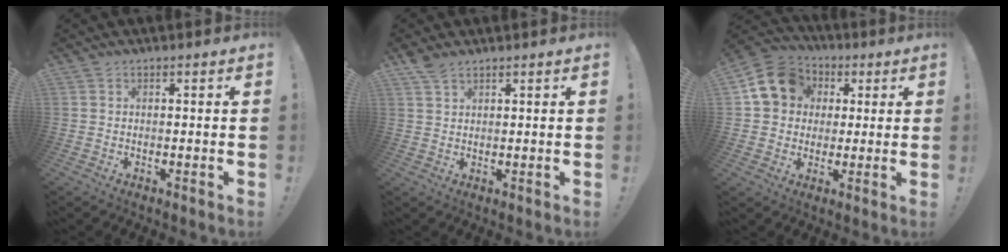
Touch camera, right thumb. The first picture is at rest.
{"total": 3.3, "force": [2.7, 1.1, 1.7], "torque": [-0.031, -0.015, 0.049]}
{"total": 13.6, "force": [3.5, 11.7, 6.1], "torque": [-0.083, 0.000, 0.074]}